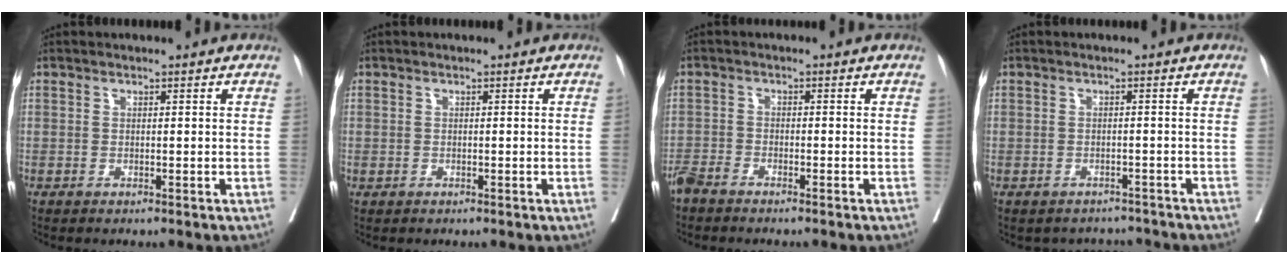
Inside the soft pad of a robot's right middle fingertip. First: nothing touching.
{"total": 0.0}
{"total": 2.7, "force": [-2.5, 0.1, 1.1], "torque": [-0.019, -0.005, -0.052]}
{"total": 4.1, "force": [-3.7, 1.7, -0.5], "torque": [0.012, 0.010, -0.044]}